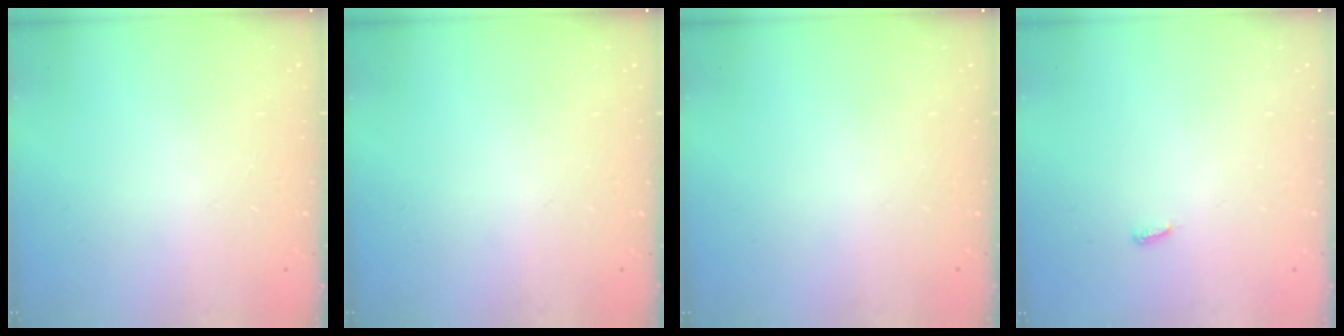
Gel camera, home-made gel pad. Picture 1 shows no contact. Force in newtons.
{"total": 0.0}
{"total": 0.0}
{"total": 2.9, "press": 2.9, "slide": 0.3}